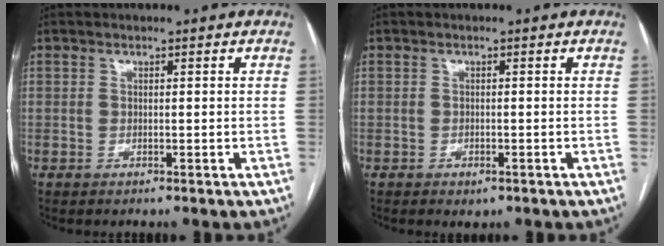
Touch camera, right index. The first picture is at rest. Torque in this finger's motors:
{"motor_torque": [0.21, 0.06, 0.03, 0.01]}